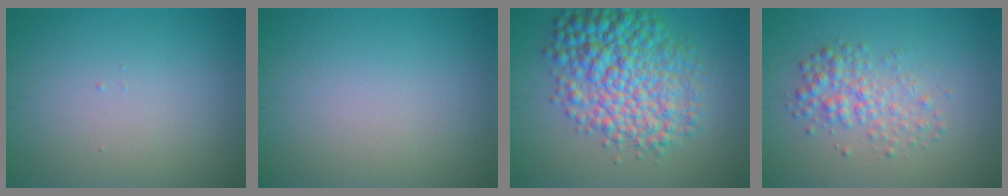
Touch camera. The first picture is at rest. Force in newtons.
{"total": 0.0}
{"total": 8.5, "press": 8.5, "slide": 0.1}
{"total": 3.1, "press": 3.1, "slide": 0.0}